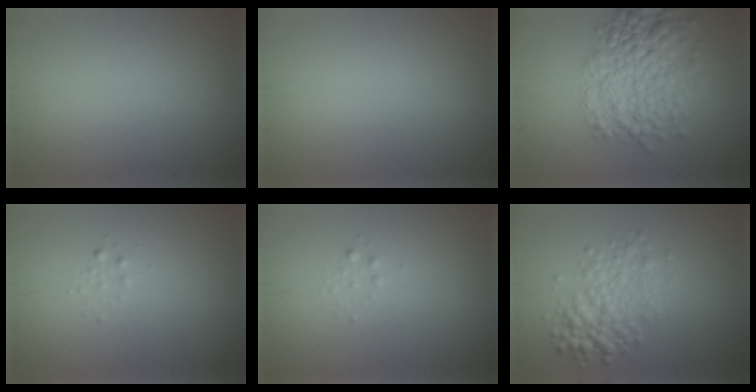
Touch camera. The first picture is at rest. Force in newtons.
{"total": 0.0}
{"total": 6.1, "press": 6.1, "slide": 0.1}
{"total": 0.6, "press": 0.6, "slide": 0.0}
{"total": 0.6, "press": 0.6, "slide": 0.0}
{"total": 3.9, "press": 3.9, "slide": 0.1}